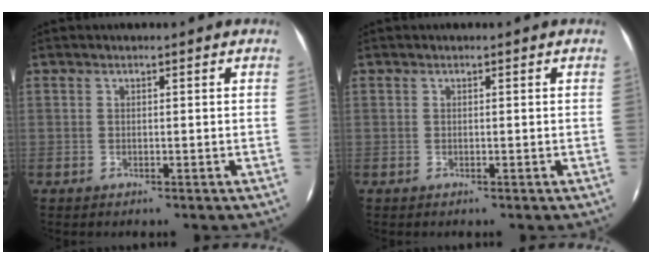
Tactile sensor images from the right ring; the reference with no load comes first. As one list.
[{"total": 0.0}]